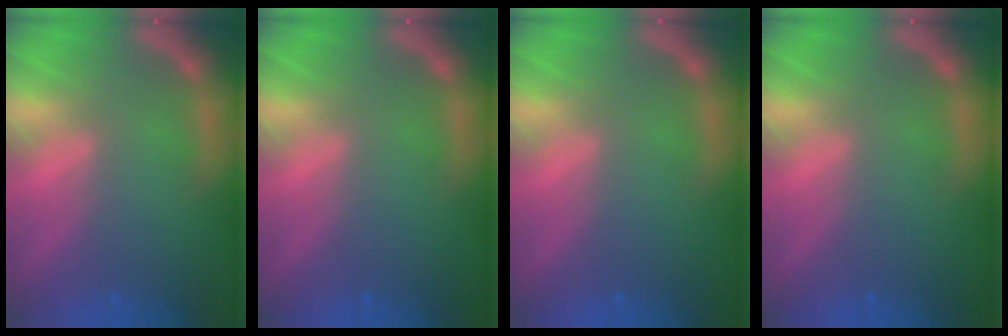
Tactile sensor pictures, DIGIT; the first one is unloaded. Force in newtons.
{"total": 0.0}
{"total": 0.0}
{"total": 0.0}